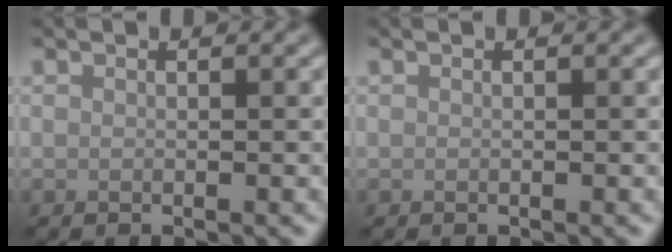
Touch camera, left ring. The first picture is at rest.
{"total": 0.0}